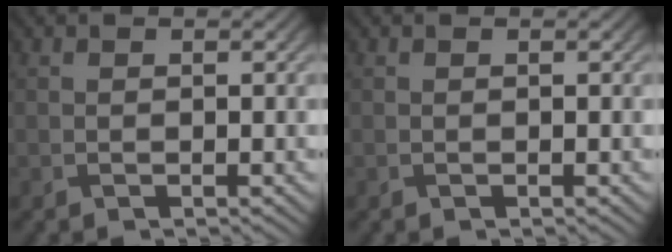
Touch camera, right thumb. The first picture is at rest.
{"total": 0.0}